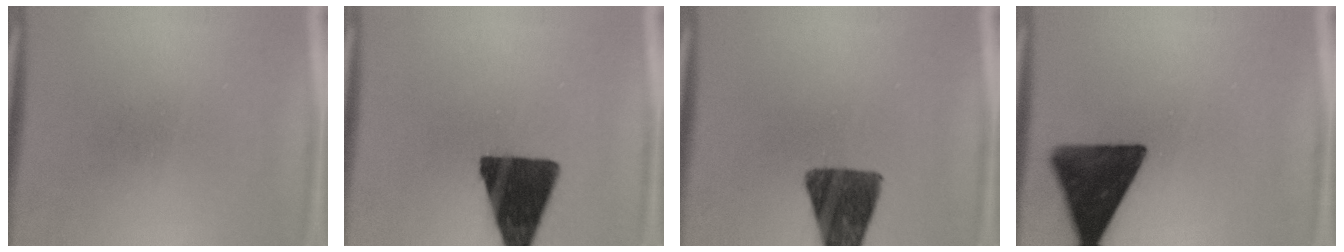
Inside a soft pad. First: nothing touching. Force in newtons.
{"total": 16.9}
{"total": 12.8}
{"total": 14.6}